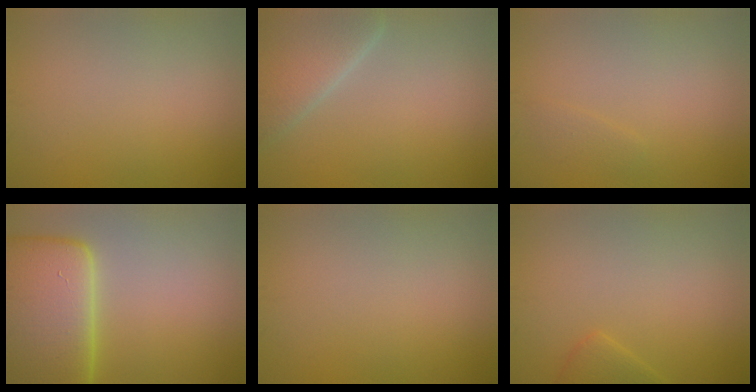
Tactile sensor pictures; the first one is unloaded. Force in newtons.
{"total": 5.7, "press": 5.7, "slide": 0.6}
{"total": 0.9, "press": 0.9, "slide": 0.1}
{"total": 15.0, "press": 14.9, "slide": 1.1}
{"total": 0.0}
{"total": 1.7, "press": 1.7, "slide": 0.1}